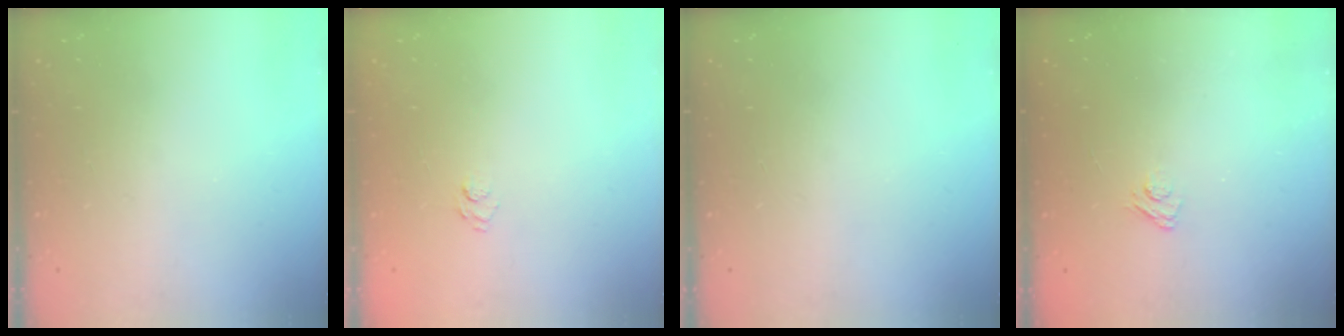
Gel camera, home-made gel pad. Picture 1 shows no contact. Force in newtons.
{"total": 5.8, "press": 5.7, "slide": 1.1}
{"total": 0.0}
{"total": 3.1, "press": 2.8, "slide": 1.3}